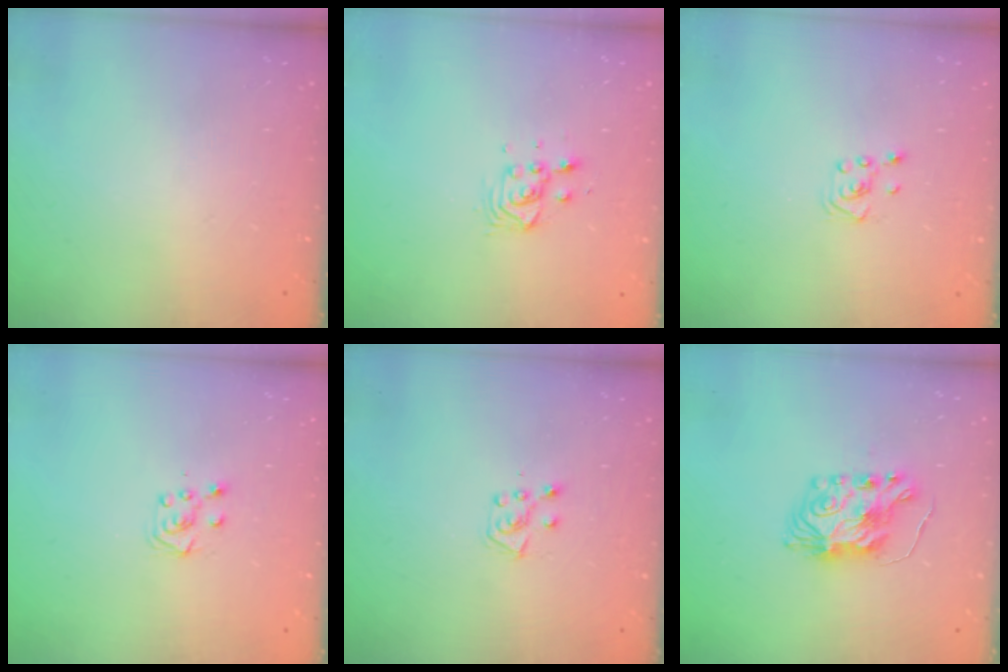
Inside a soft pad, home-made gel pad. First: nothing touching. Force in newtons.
{"total": 3.9, "press": 3.8, "slide": 0.6}
{"total": 3.1, "press": 3.1, "slide": 0.3}
{"total": 5.0, "press": 4.9, "slide": 0.6}
{"total": 6.3, "press": 6.3, "slide": 0.3}
{"total": 8.1, "press": 8.0, "slide": 0.8}